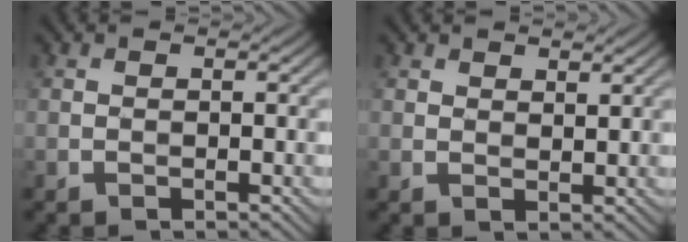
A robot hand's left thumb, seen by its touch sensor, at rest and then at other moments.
{"total": 2.5, "force": [1.9, 1.1, 1.3], "torque": [-0.019, -0.001, 0.039]}